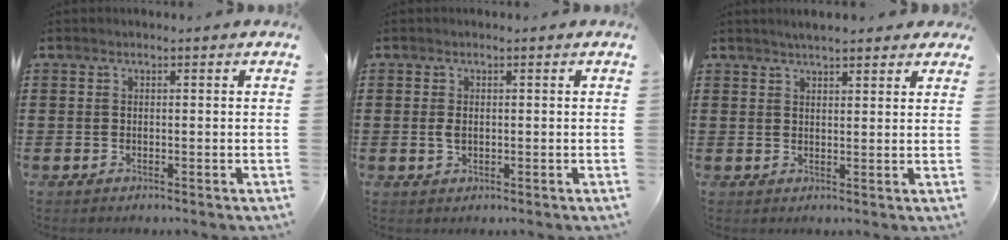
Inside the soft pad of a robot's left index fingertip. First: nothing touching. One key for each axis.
{"total": 1.5, "fx": -0.1, "fy": 0.9, "fz": 1.2, "tx": -0.033, "ty": 0.001, "tz": -0.005}
{"total": 2.6, "fx": 2.3, "fy": 0.4, "fz": 1.0, "tx": -0.024, "ty": 0.005, "tz": 0.042}